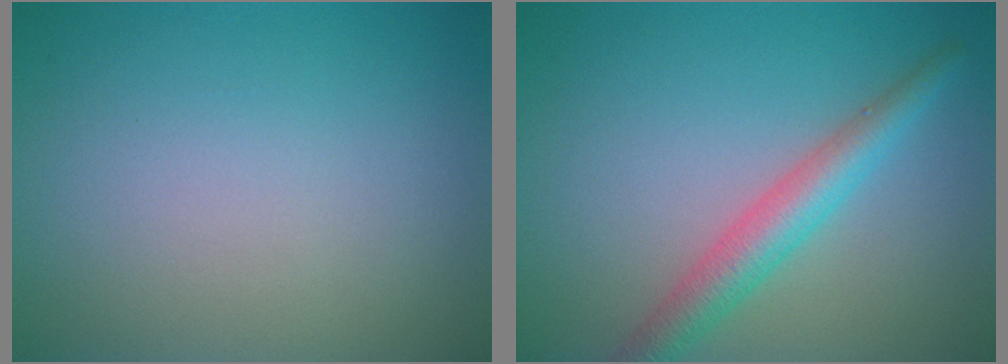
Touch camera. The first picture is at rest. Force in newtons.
{"total": 3.7, "press": 3.7, "slide": 0.1}